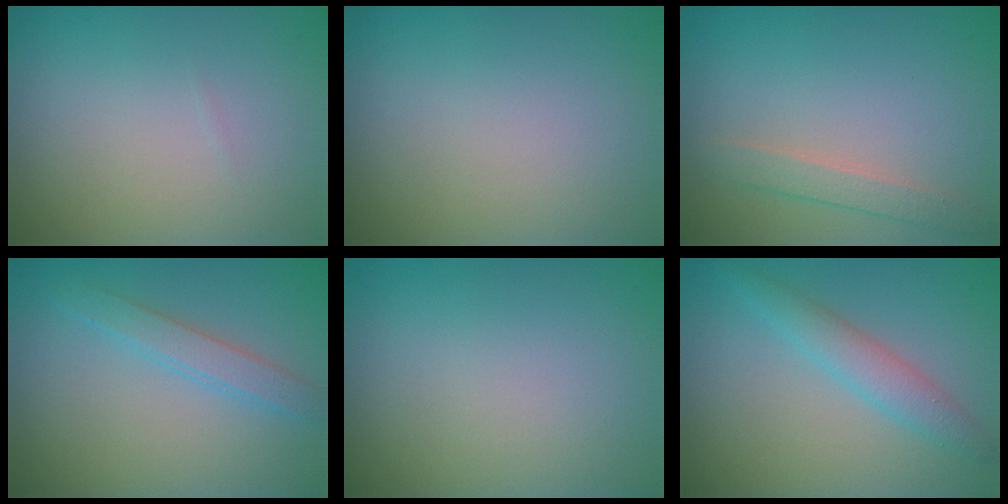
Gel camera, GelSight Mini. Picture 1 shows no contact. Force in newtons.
{"total": 0.0}
{"total": 1.8, "press": 1.8, "slide": 0.1}
{"total": 1.7, "press": 1.7, "slide": 0.1}
{"total": 0.0}
{"total": 2.8, "press": 2.8, "slide": 0.1}